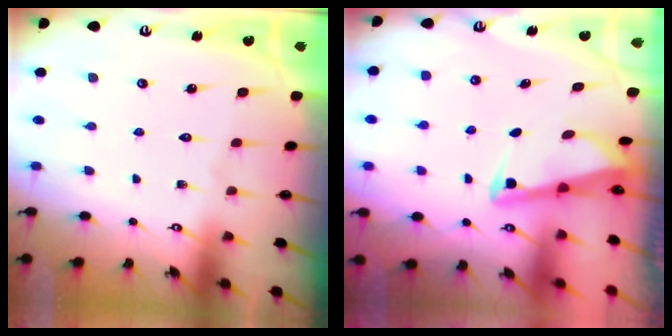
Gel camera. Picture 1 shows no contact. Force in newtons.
{"total": 3.0, "press": 3.0, "slide": 0.3}